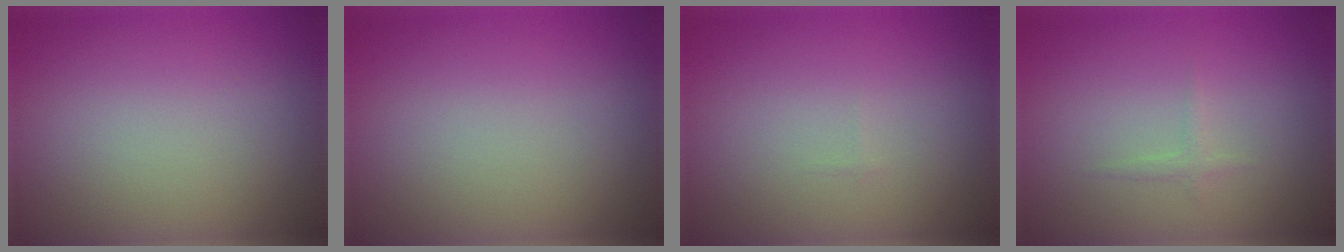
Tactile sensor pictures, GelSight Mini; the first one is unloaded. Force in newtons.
{"total": 0.0}
{"total": 0.0}
{"total": 0.7, "press": 0.7, "slide": 0.0}